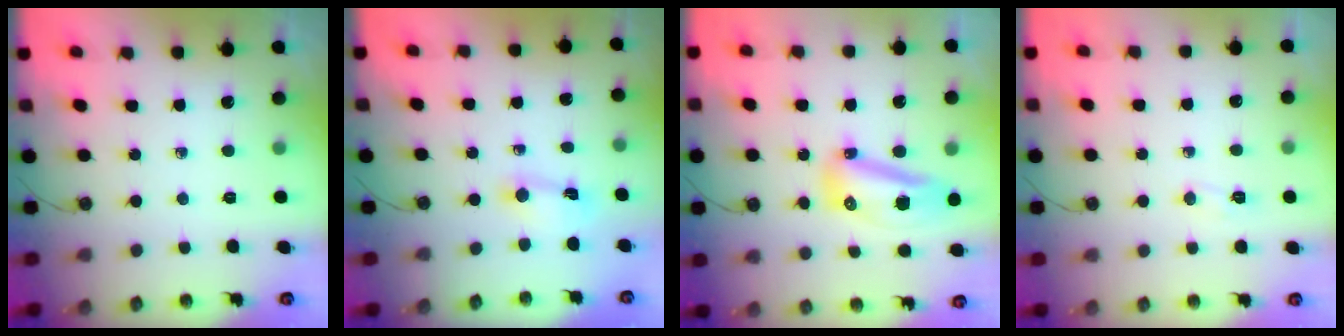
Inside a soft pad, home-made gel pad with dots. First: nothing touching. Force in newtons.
{"total": 2.0, "press": 2.0, "slide": 0.4}
{"total": 15.0, "press": 13.6, "slide": 6.3}
{"total": 9.4, "press": 3.9, "slide": 8.6}